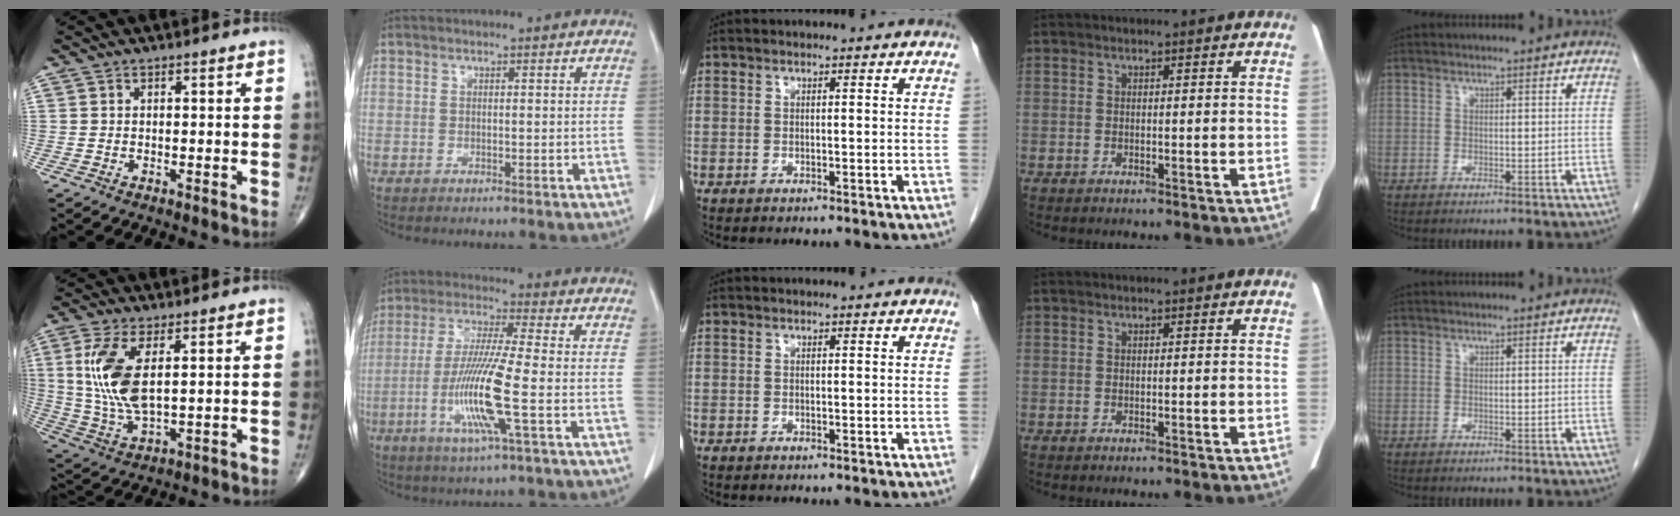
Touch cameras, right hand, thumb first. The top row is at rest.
{"thumb": {"total": 12.1, "force": [2.6, 5.0, 10.7], "torque": [-0.238, -0.012, 0.060]}, "index": {"total": 11.9, "force": [-3.3, -0.4, 11.5], "torque": [-0.237, -0.017, -0.071]}}